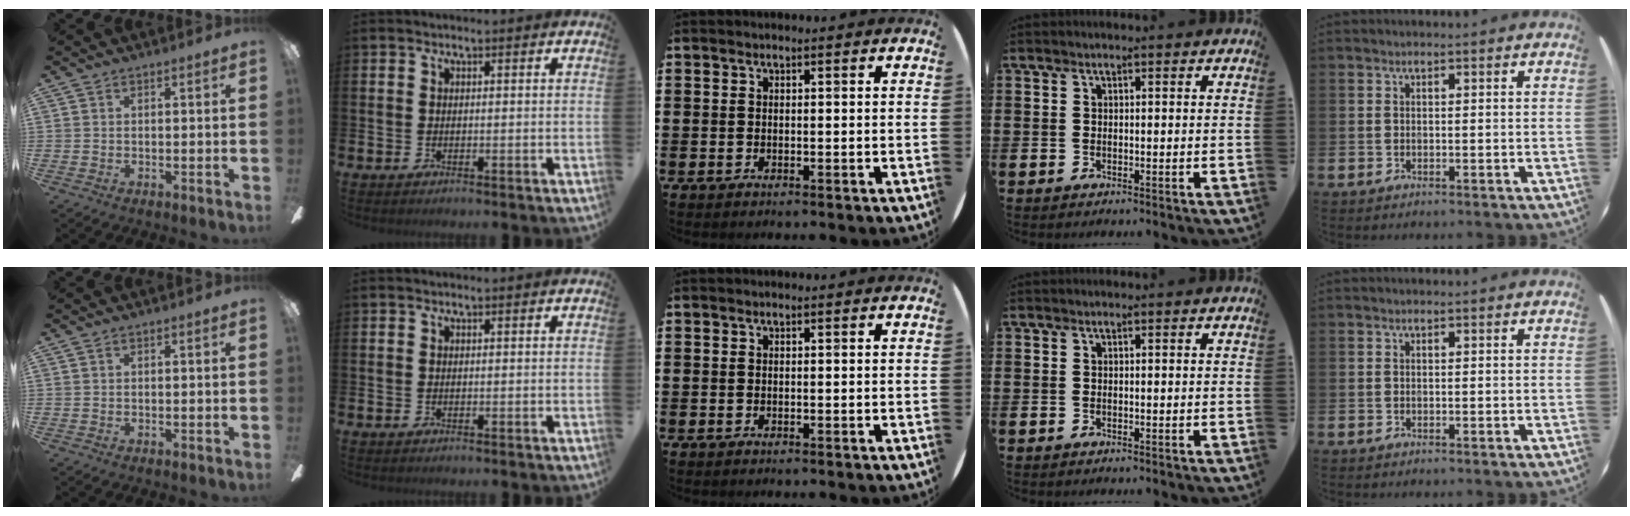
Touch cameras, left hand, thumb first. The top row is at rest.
{}